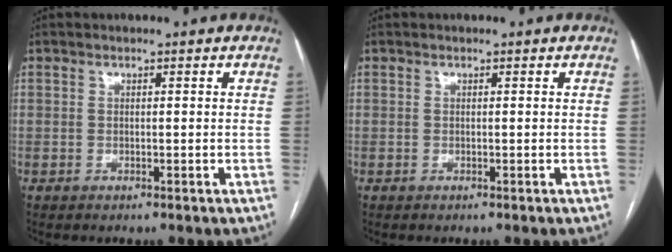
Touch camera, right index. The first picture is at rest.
{"total": 0.0}